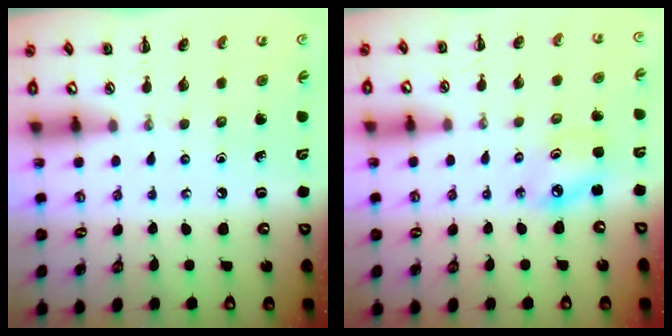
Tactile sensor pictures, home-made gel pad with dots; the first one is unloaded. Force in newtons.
{"total": 4.6, "press": 4.5, "slide": 1.0}